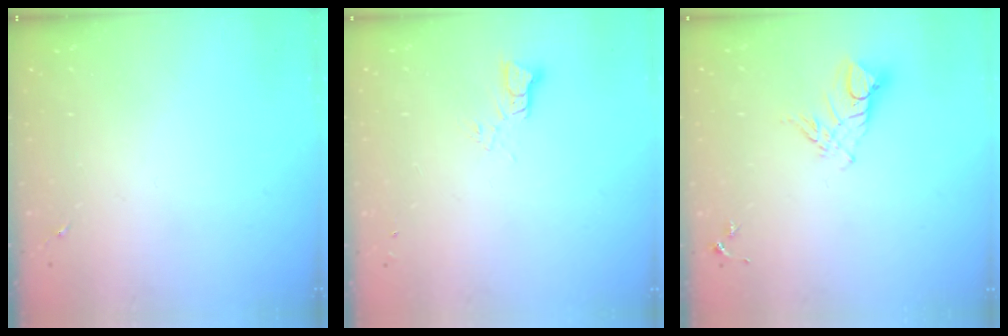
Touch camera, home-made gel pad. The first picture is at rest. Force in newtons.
{"total": 3.4, "press": 3.4, "slide": 0.1}
{"total": 9.4, "press": 9.4, "slide": 0.9}